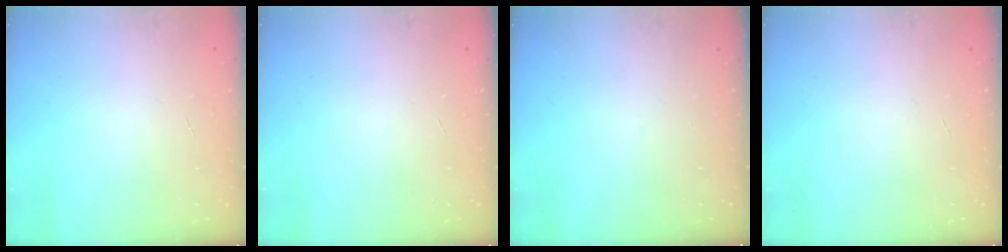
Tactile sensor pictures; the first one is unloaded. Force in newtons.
{"total": 0.0}
{"total": 0.0}
{"total": 0.0}